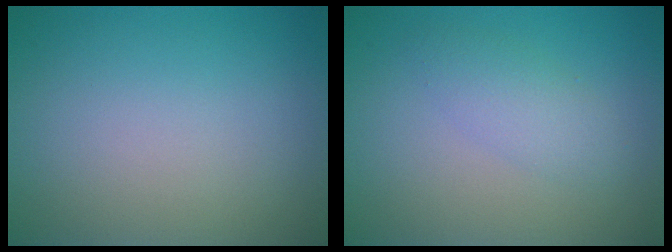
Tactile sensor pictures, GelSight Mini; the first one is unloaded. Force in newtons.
{"total": 2.2, "press": 2.2, "slide": 0.1}